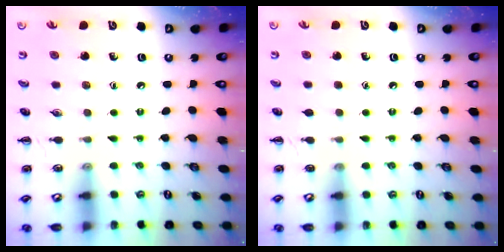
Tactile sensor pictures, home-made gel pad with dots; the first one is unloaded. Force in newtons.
{"total": 0.0}